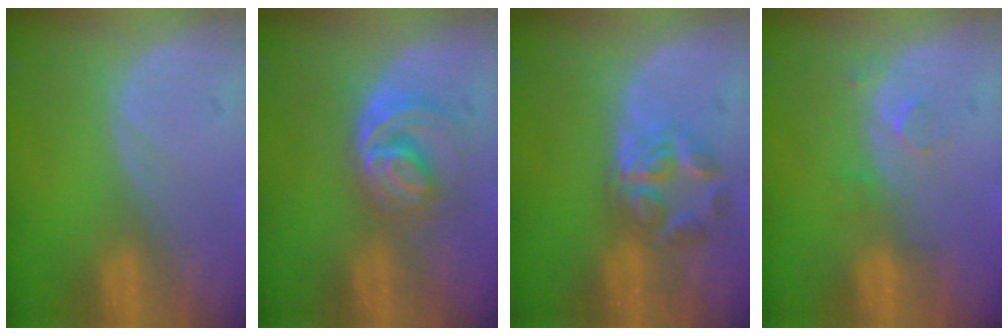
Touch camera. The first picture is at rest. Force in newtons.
{"total": 6.1, "press": 5.3, "slide": 3.0}
{"total": 5.7, "press": 4.8, "slide": 3.2}
{"total": 2.7, "press": 2.3, "slide": 1.5}